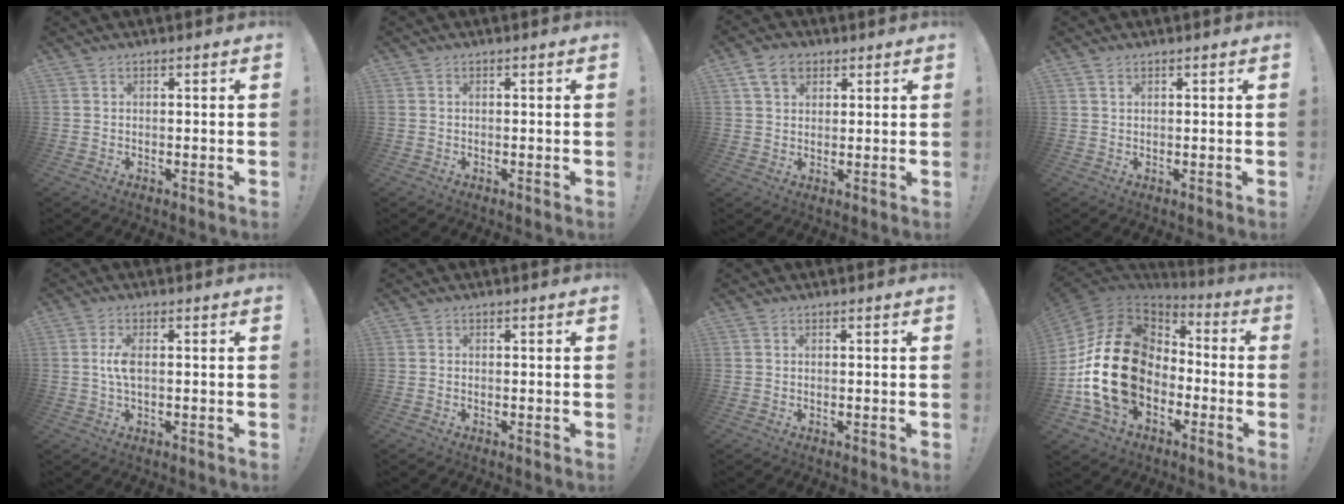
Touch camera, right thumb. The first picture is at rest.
{"total": 0.0}
{"total": 7.1, "force": [3.5, 5.0, 3.5], "torque": [-0.056, -0.001, 0.068]}
{"total": 1.0, "force": [0.7, 0.5, 0.6], "torque": [-0.006, -0.002, 0.011]}
{"total": 4.4, "force": [-0.1, 1.4, 4.2], "torque": [-0.086, -0.002, -0.006]}
{"total": 0.0}
{"total": 0.0}
{"total": 25.1, "force": [-1.9, 17.7, 17.6], "torque": [-0.357, 0.020, -0.014]}